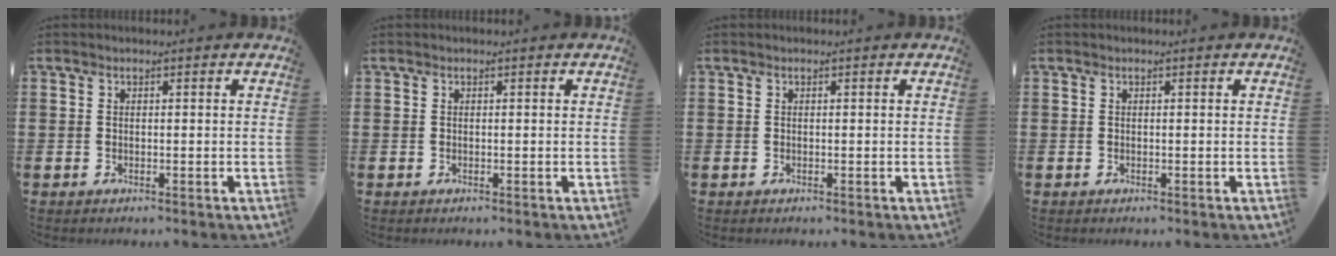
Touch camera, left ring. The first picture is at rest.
{"total": 0.0}
{"total": 0.0}
{"total": 0.0}